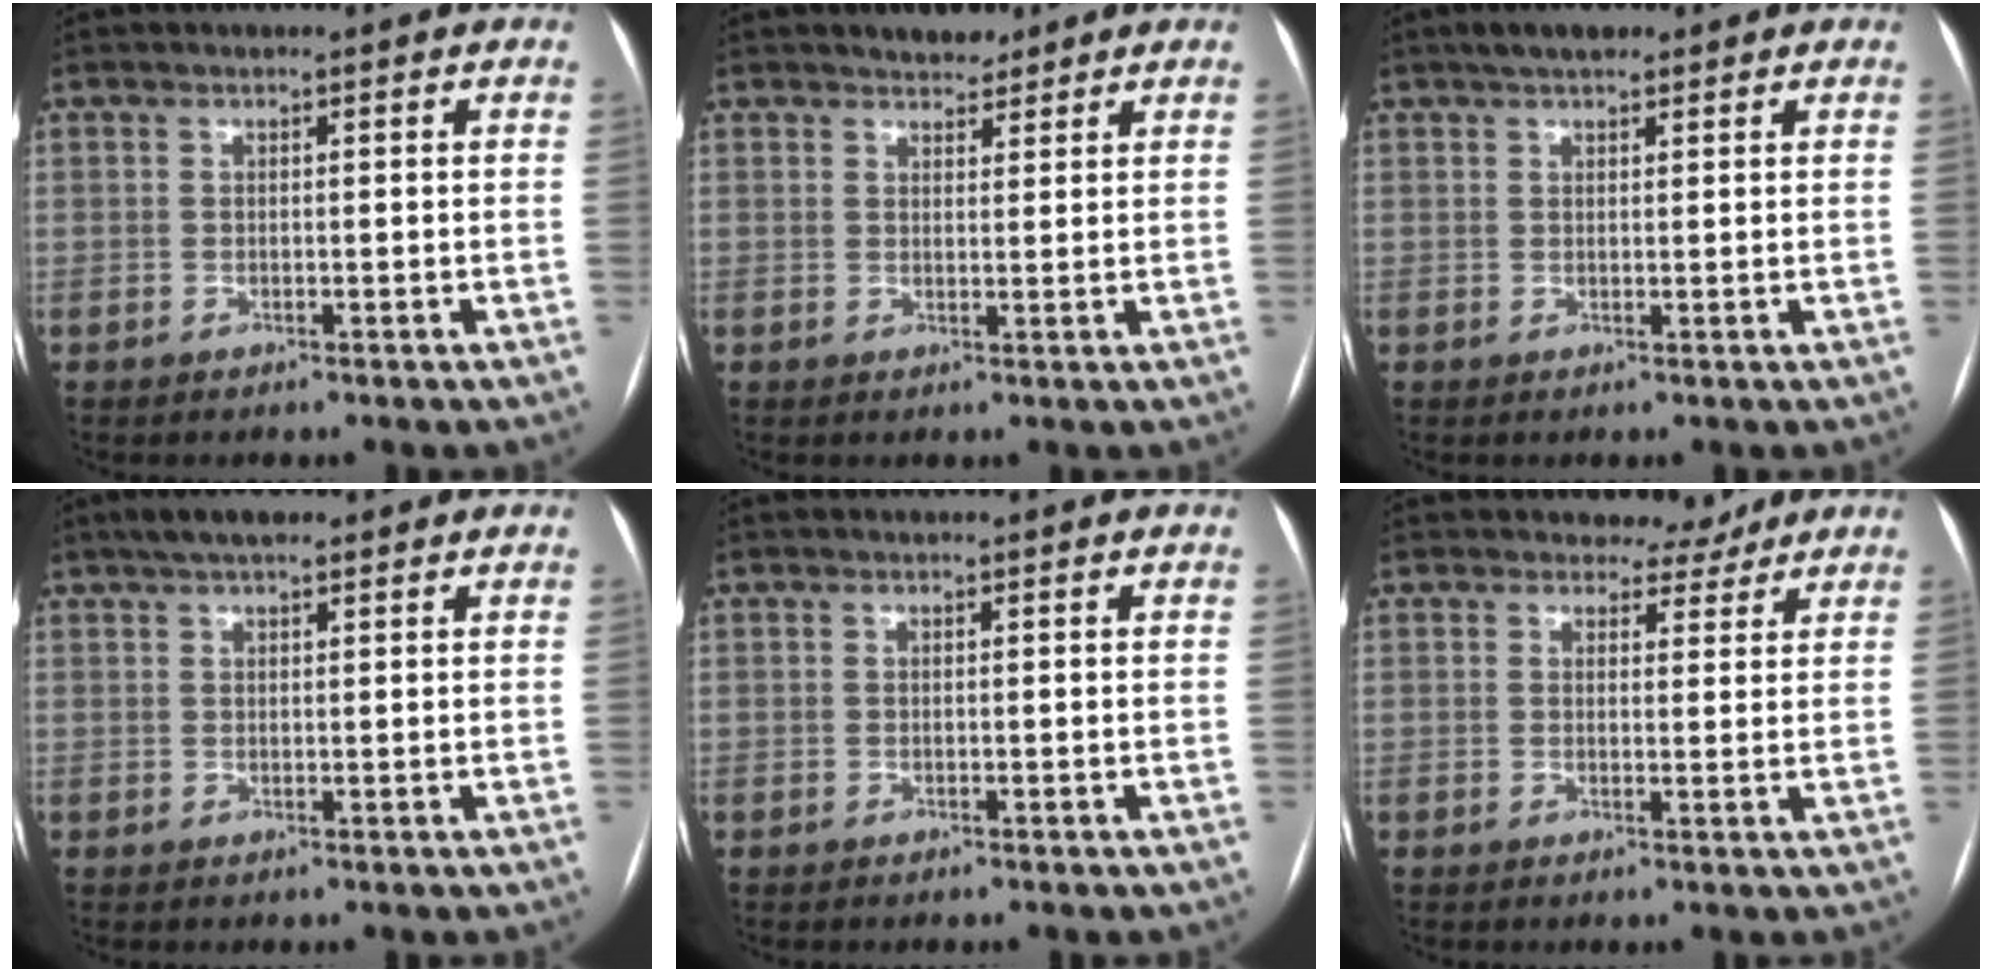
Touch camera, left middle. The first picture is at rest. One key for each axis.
{"total": 3.2, "fx": 2.7, "fy": 1.4, "fz": 0.9, "tx": -0.012, "ty": 0.005, "tz": 0.041}
{"total": 3.9, "fx": 2.9, "fy": 1.5, "fz": 2.2, "tx": -0.041, "ty": 0.020, "tz": 0.047}
{"total": 4.7, "fx": 3.4, "fy": 1.5, "fz": 2.9, "tx": -0.053, "ty": 0.024, "tz": 0.057}
{"total": 0.0}
{"total": 3.3, "fx": 2.9, "fy": 1.5, "fz": 0.1, "tx": 0.001, "ty": -0.004, "tz": 0.032}